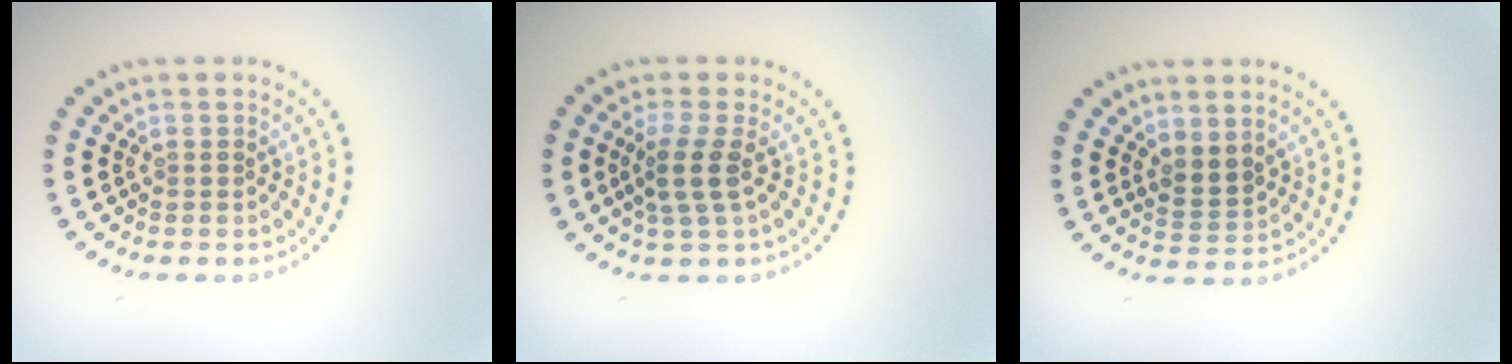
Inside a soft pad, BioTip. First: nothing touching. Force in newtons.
{"total": 2.7, "press": 2.1, "slide": 1.6}
{"total": 2.0, "press": 1.6, "slide": 1.2}